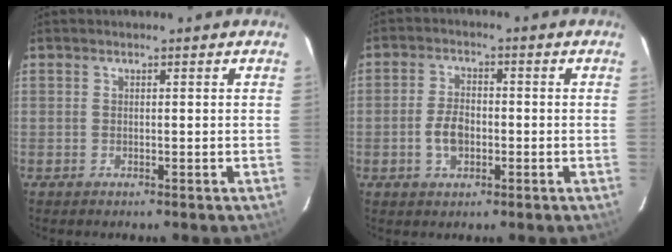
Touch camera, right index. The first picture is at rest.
{"total": 5.3, "force": [-1.4, 3.3, 3.8], "torque": [-0.080, 0.006, -0.021]}